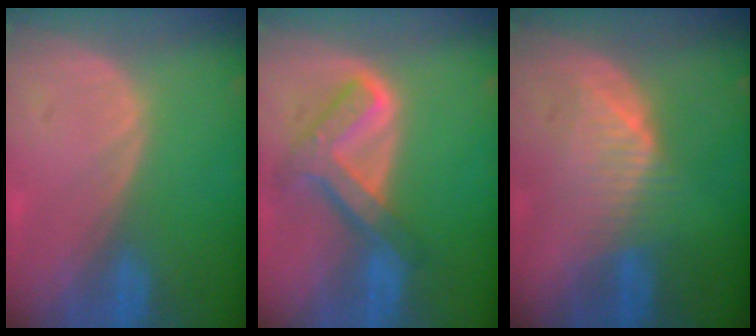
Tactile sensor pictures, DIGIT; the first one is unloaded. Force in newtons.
{"total": 7.7, "press": 6.5, "slide": 4.2}
{"total": 4.8, "press": 4.8, "slide": 0.5}